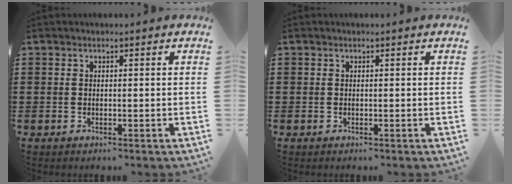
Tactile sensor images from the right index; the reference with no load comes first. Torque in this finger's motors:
{"motor_torque": [0.83, 1.31, -0.01, 0.01]}